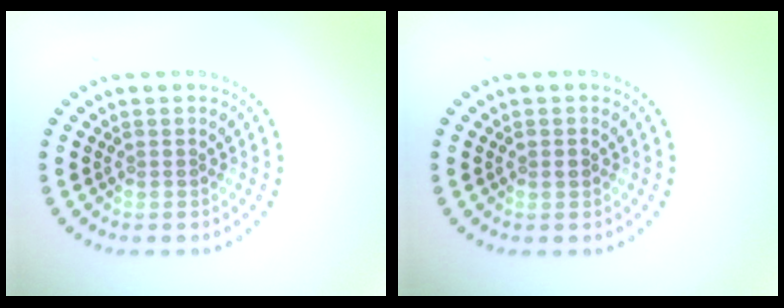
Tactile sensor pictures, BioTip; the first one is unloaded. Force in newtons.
{"total": 1.1, "press": 1.0, "slide": 0.3}